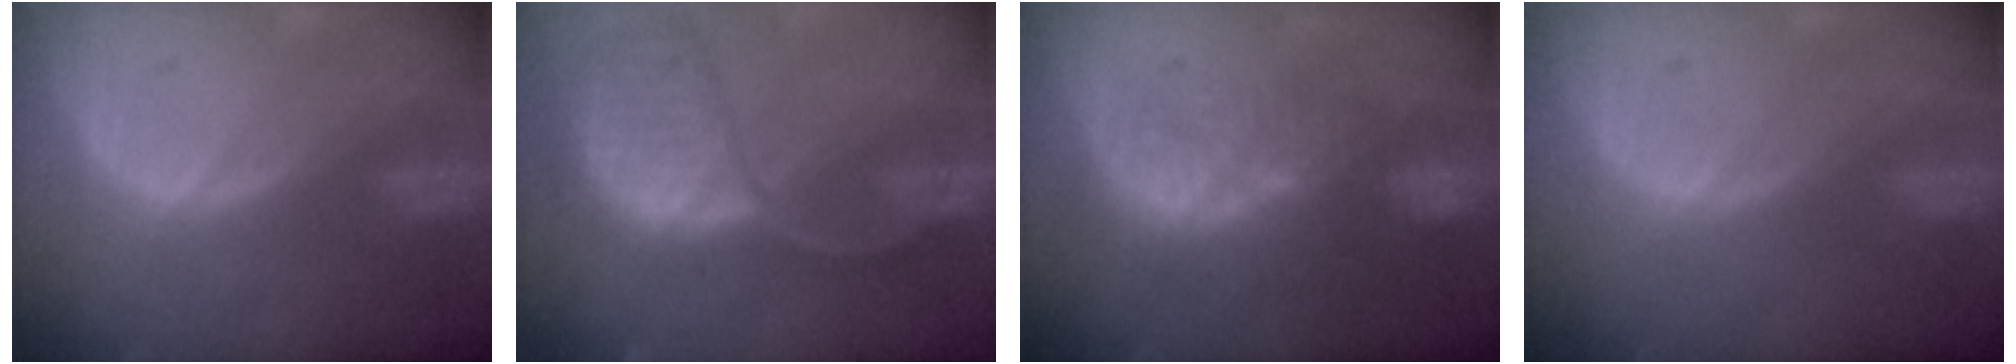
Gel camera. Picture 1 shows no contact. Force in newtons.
{"total": 12.0, "press": 9.8, "slide": 6.9}
{"total": 9.6, "press": 9.0, "slide": 3.5}
{"total": 0.0}